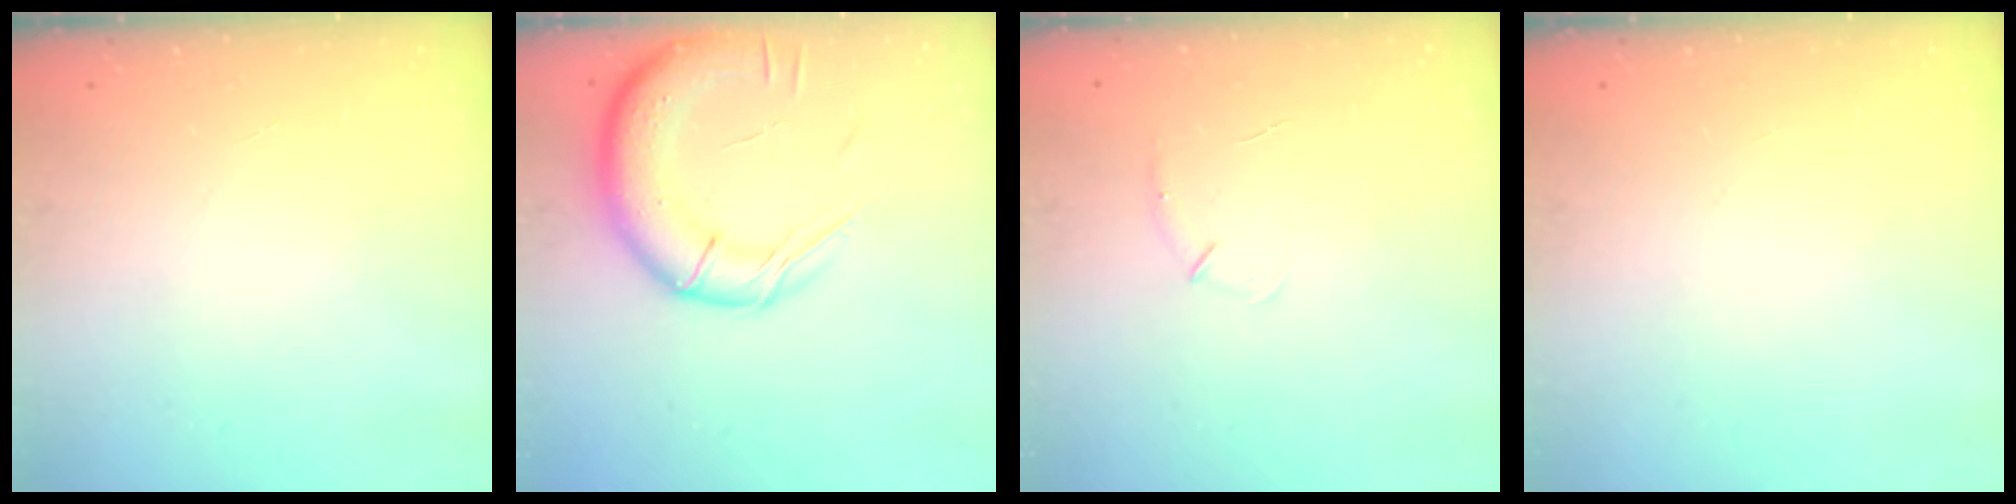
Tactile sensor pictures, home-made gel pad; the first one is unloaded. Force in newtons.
{"total": 15.7, "press": 15.3, "slide": 3.2}
{"total": 4.1, "press": 4.0, "slide": 1.0}
{"total": 0.0}